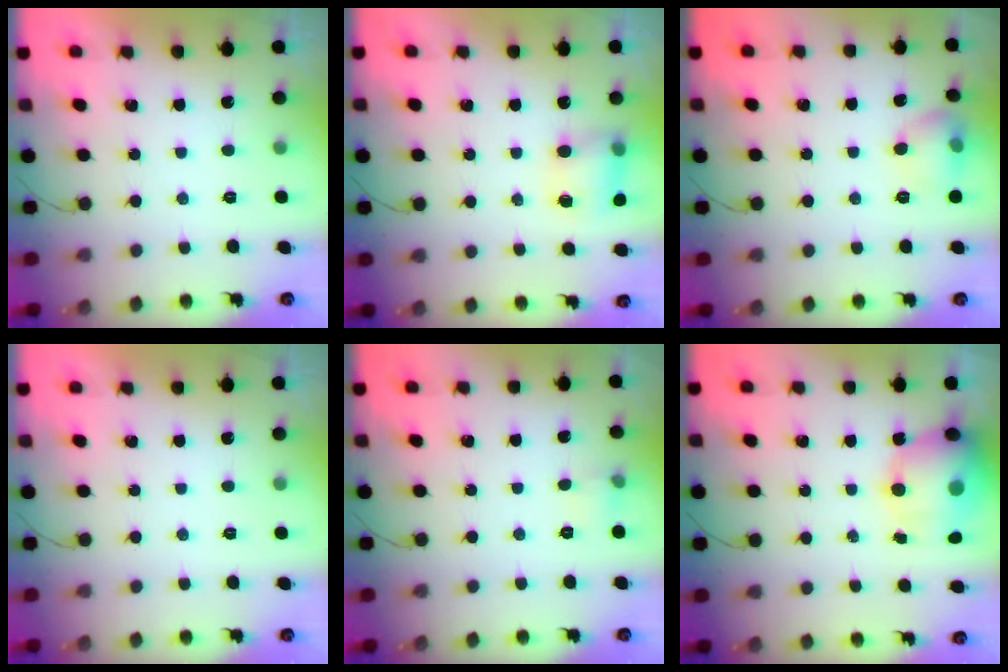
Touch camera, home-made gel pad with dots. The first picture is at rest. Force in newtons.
{"total": 6.8, "press": 6.8, "slide": 0.5}
{"total": 11.2, "press": 9.0, "slide": 6.7}
{"total": 0.0}
{"total": 5.1, "press": 4.8, "slide": 1.7}
{"total": 16.2, "press": 15.8, "slide": 3.5}